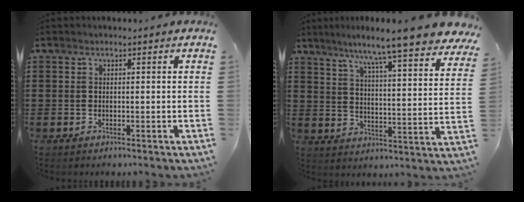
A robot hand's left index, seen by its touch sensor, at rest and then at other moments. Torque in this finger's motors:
{"motor_torque": [1.07, -1.07, 1.05, 0.21]}